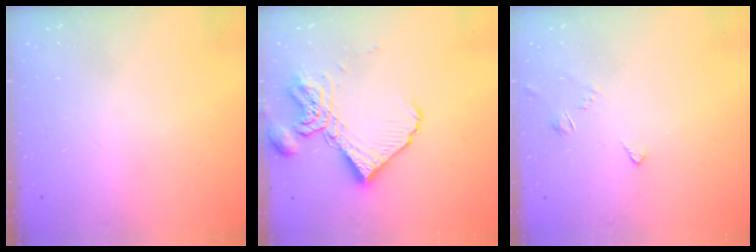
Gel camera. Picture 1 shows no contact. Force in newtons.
{"total": 13.7, "press": 13.6, "slide": 1.7}
{"total": 2.9, "press": 2.8, "slide": 0.6}